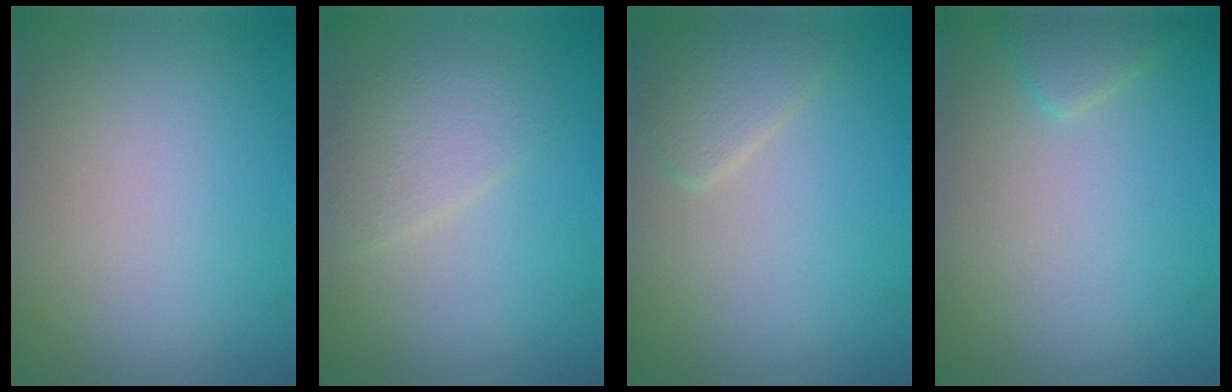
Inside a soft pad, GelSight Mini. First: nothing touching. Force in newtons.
{"total": 2.5, "press": 2.5, "slide": 0.1}
{"total": 2.2, "press": 2.2, "slide": 0.1}
{"total": 1.6, "press": 1.6, "slide": 0.1}